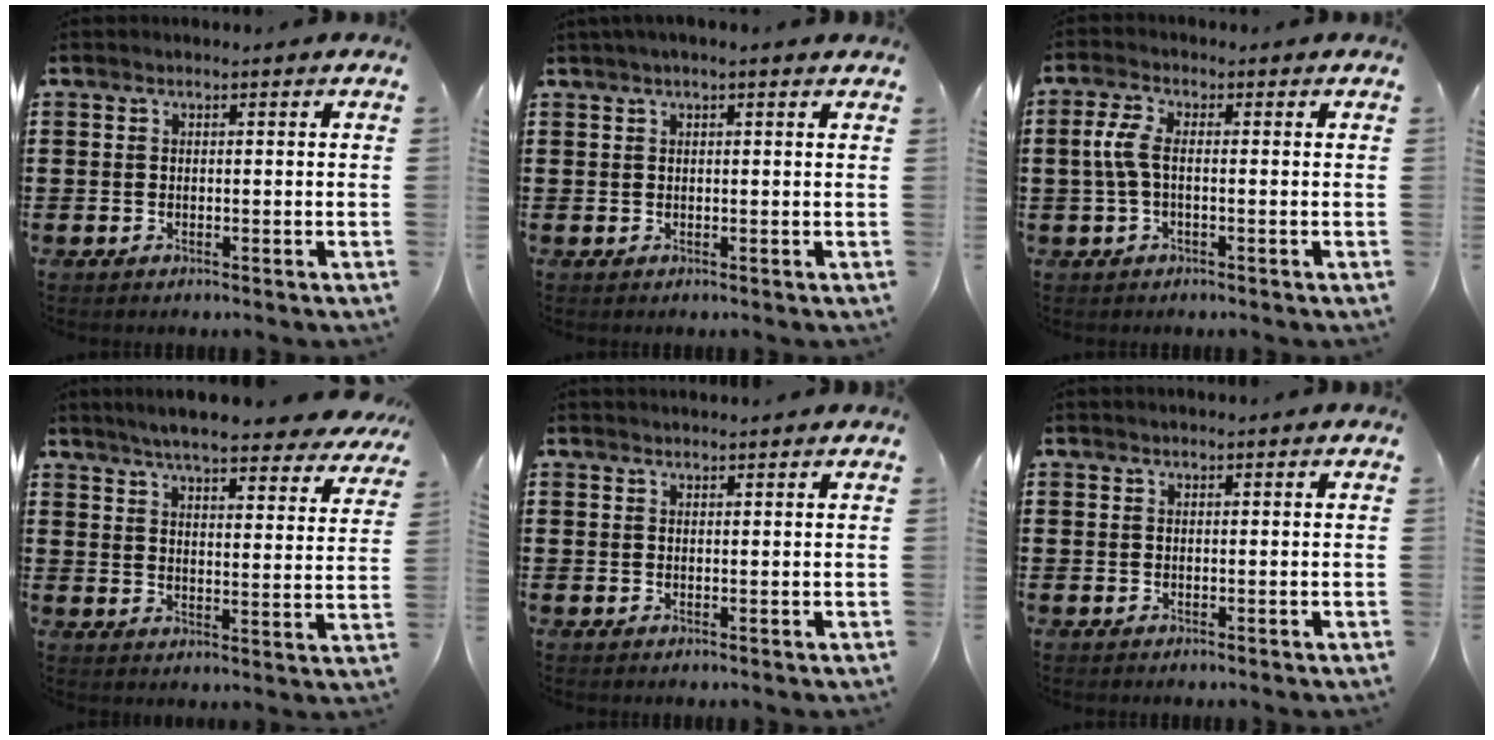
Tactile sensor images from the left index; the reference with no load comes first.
{"total": 1.1, "force": [0.7, -0.1, 0.9], "torque": [-0.017, 0.000, 0.013]}
{"total": 4.0, "force": [-0.1, 1.6, 3.7], "torque": [-0.091, -0.002, -0.009]}
{"total": 6.0, "force": [5.4, -0.2, 2.5], "torque": [-0.071, -0.030, 0.092]}
{"total": 1.2, "force": [1.1, -0.2, 0.1], "torque": [-0.002, -0.003, 0.023]}
{"total": 0.6, "force": [0.5, -0.2, 0.2], "torque": [-0.003, -0.001, 0.011]}